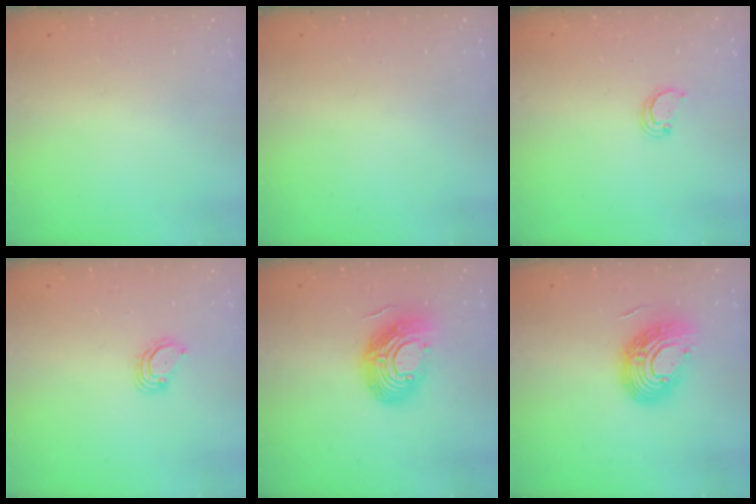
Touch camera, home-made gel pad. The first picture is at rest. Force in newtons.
{"total": 0.0}
{"total": 2.2, "press": 2.2, "slide": 0.1}
{"total": 3.5, "press": 3.5, "slide": 0.3}
{"total": 14.7, "press": 14.6, "slide": 1.2}
{"total": 14.8, "press": 14.7, "slide": 1.5}